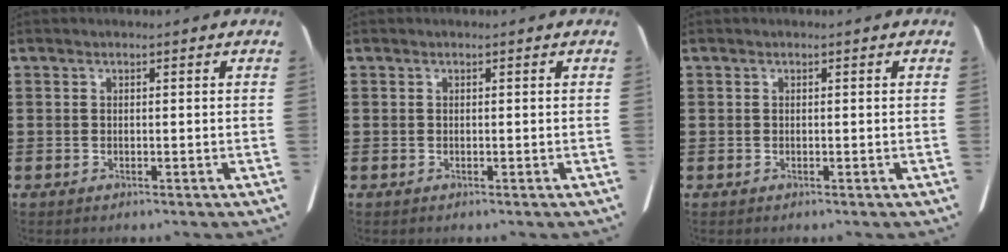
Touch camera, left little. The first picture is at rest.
{"total": 0.0}
{"total": 0.0}